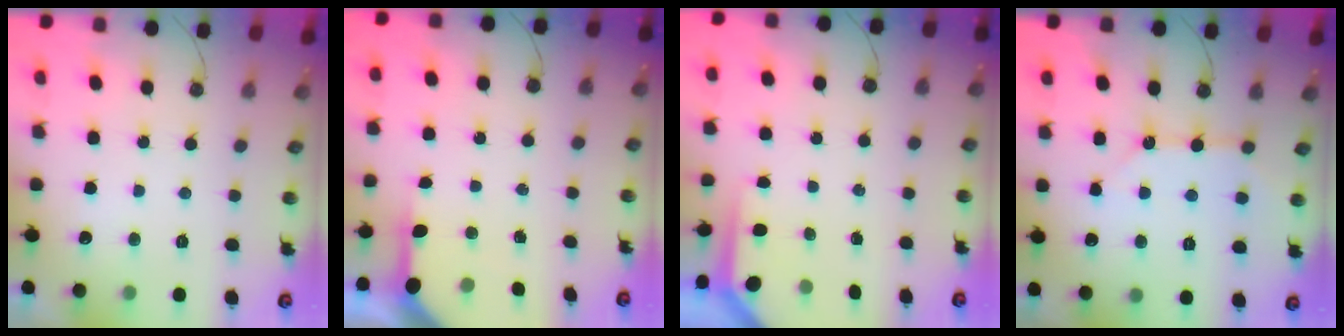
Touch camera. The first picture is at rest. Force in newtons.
{"total": 6.0, "press": 6.0, "slide": 0.5}
{"total": 3.7, "press": 3.7, "slide": 0.3}
{"total": 9.0, "press": 9.0, "slide": 1.0}